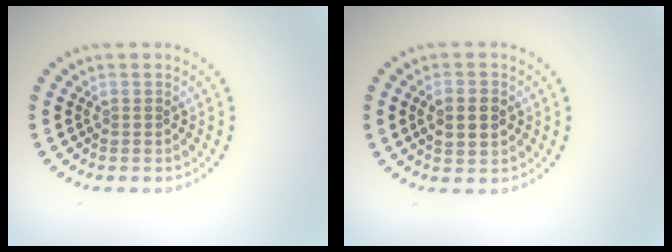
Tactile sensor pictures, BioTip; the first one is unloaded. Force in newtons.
{"total": 2.6, "press": 2.6, "slide": 0.0}